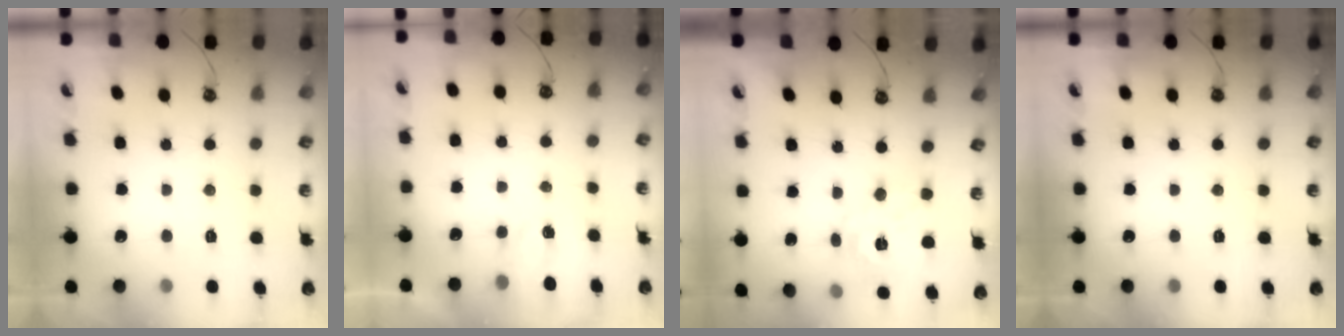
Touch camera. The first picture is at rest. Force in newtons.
{"total": 2.0, "press": 2.0, "slide": 0.4}
{"total": 12.8, "press": 12.8, "slide": 1.1}
{"total": 0.0}